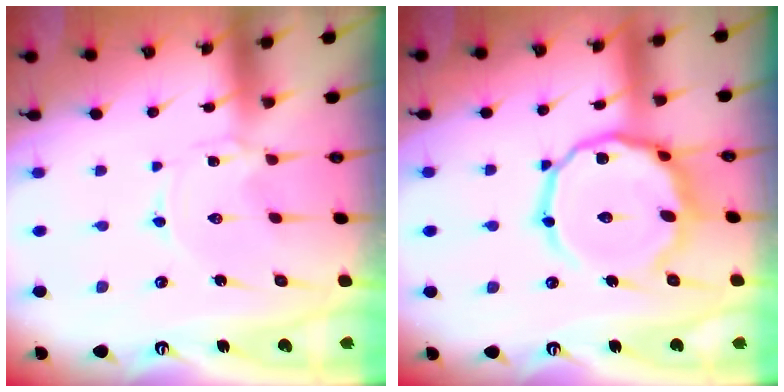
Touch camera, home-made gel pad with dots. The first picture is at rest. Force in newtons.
{"total": 16.2, "press": 16.2, "slide": 1.4}